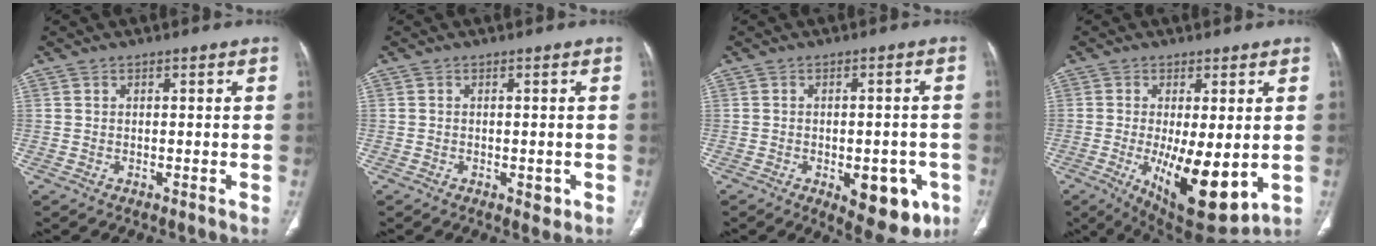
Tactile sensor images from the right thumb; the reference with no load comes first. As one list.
[{"total": 2.2, "force": [-0.7, 1.3, 1.7], "torque": [-0.014, 0.000, -0.005]}, {"total": 12.0, "force": [-4.6, 5.9, 9.5], "torque": [-0.088, 0.009, -0.047]}, {"total": 14.5, "force": [-2.6, 5.1, 13.3], "torque": [-0.210, -0.030, -0.023]}]